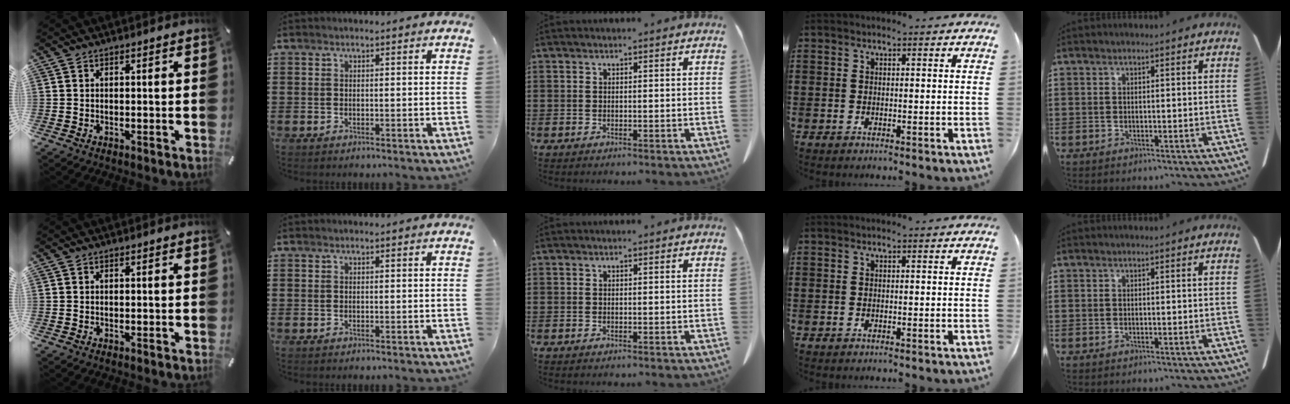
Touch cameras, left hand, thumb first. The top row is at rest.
{}